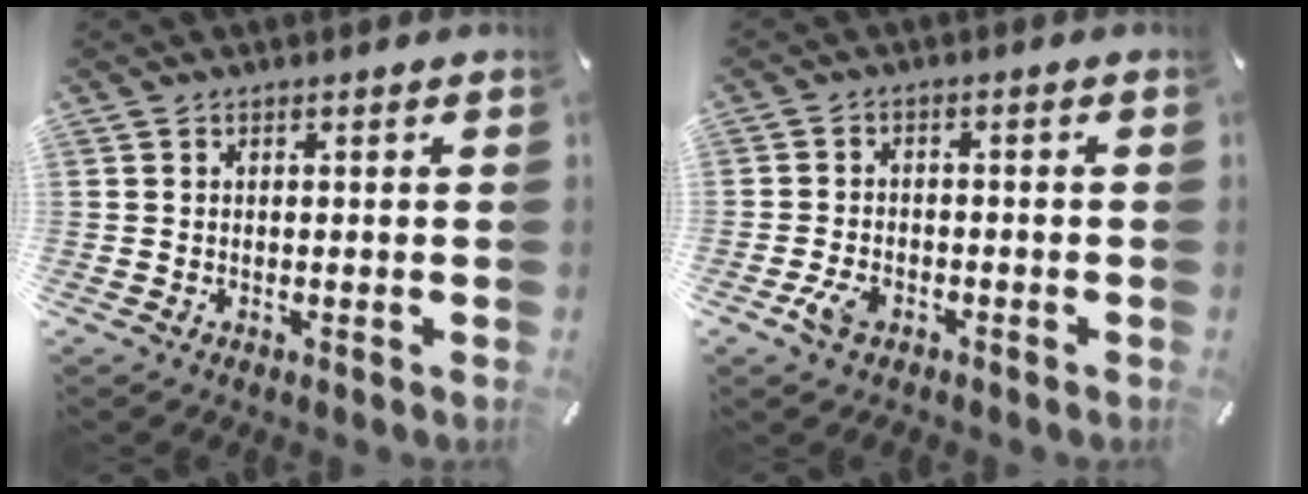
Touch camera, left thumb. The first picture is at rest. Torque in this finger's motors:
{"motor_torque": [-0.25, 0.31, 0.00, 0.09, 0.05]}